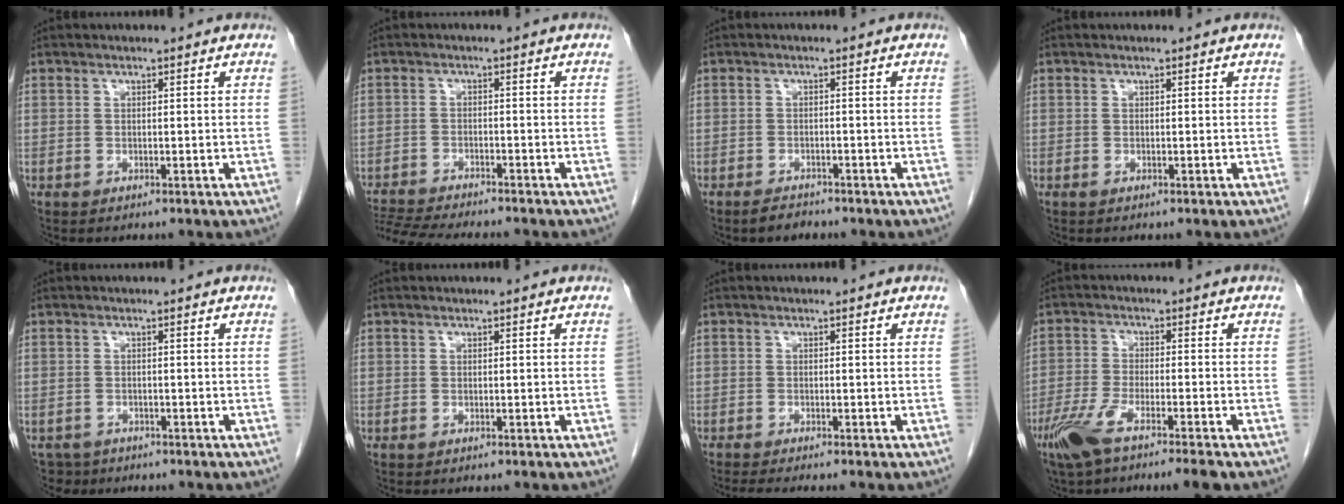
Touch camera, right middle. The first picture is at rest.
{"total": 12.3, "force": [-11.2, 1.0, 5.0], "torque": [-0.079, -0.008, -0.168]}
{"total": 2.0, "force": [-1.7, 0.8, 0.6], "torque": [-0.017, -0.001, -0.025]}
{"total": 0.0}
{"total": 2.6, "force": [-2.0, 1.6, -0.4], "torque": [0.002, 0.003, -0.031]}
{"total": 0.0}
{"total": 2.9, "force": [-2.4, -0.4, 1.5], "torque": [-0.027, -0.008, -0.039]}
{"total": 8.4, "force": [-5.9, 0.4, 6.0], "torque": [-0.113, -0.016, -0.103]}